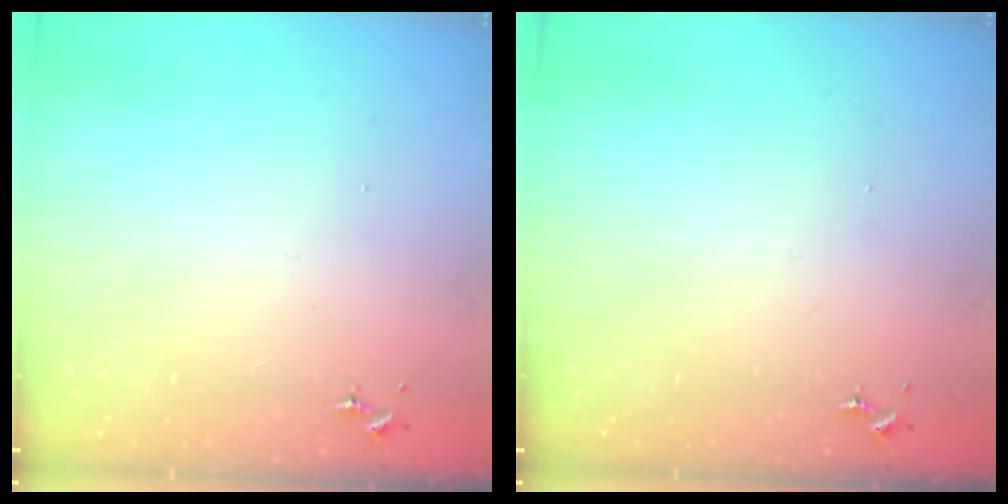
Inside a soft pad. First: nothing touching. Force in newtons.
{"total": 0.0}